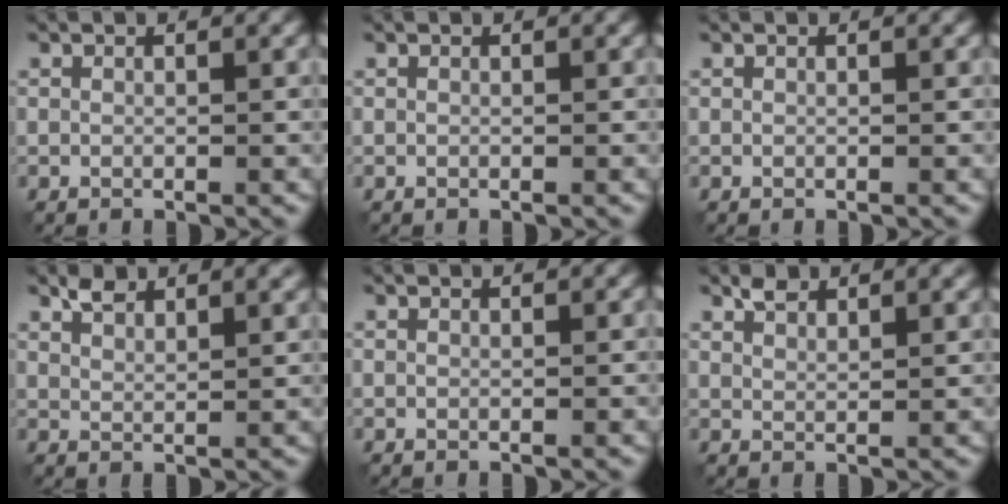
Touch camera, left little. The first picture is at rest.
{"total": 0.0}
{"total": 0.0}
{"total": 2.7, "force": [2.3, 0.7, 1.3], "torque": [-0.020, 0.004, 0.043]}
{"total": 1.0, "force": [0.9, 0.2, 0.3], "torque": [-0.006, -0.002, 0.007]}
{"total": 2.1, "force": [1.8, 0.6, 0.9], "torque": [-0.015, 0.003, 0.035]}